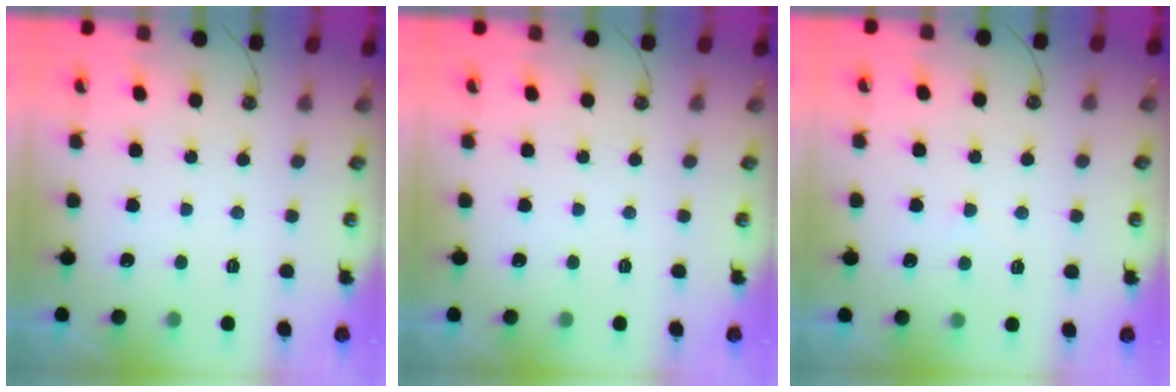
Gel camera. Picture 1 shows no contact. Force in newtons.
{"total": 0.0}
{"total": 2.0, "press": 2.0, "slide": 0.4}